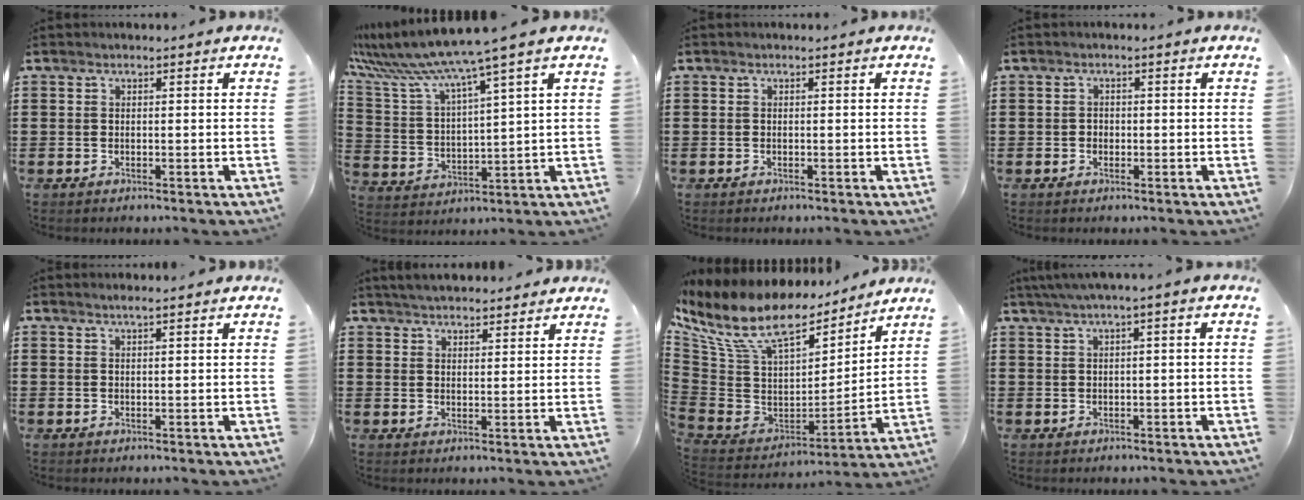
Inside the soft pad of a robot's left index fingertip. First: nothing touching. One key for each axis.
{"total": 8.3, "fx": 6.9, "fy": -0.6, "fz": 4.6, "tx": -0.120, "ty": -0.048, "tz": 0.109}
{"total": 0.0}
{"total": 1.0, "fx": -0.3, "fy": 0.9, "fz": 0.4, "tx": -0.010, "ty": 0.003, "tz": -0.007}
{"total": 1.4, "fx": 1.2, "fy": -0.1, "fz": 0.8, "tx": -0.015, "ty": -0.001, "tz": 0.022}
{"total": 3.4, "fx": 3.4, "fy": 0.2, "fz": 0.5, "tx": -0.018, "ty": -0.003, "tz": 0.064}
{"total": 13.7, "fx": 9.5, "fy": 5.3, "fz": 8.4, "tx": -0.207, "ty": -0.063, "tz": 0.163}
{"total": 1.9, "fx": 0.1, "fy": -0.1, "fz": 1.9, "tx": -0.031, "ty": -0.003, "tz": 0.002}